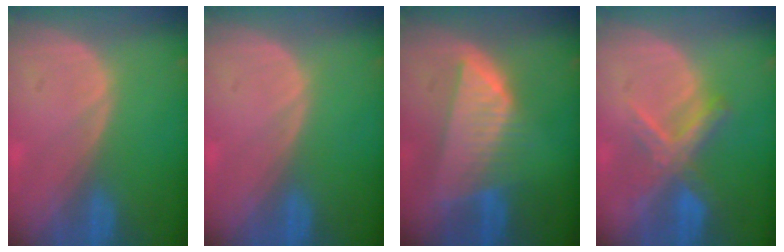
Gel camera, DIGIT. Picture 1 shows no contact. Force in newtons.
{"total": 0.0}
{"total": 8.4, "press": 7.4, "slide": 3.9}
{"total": 6.7, "press": 6.1, "slide": 2.9}